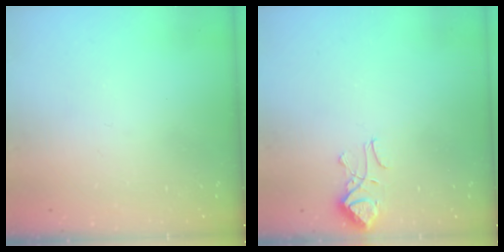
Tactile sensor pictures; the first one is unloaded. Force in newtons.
{"total": 2.9, "press": 2.8, "slide": 0.8}